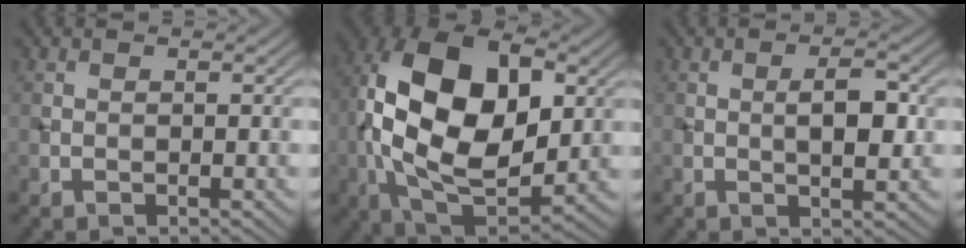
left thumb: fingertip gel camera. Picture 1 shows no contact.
{"total": 18.1, "force": [1.8, 10.8, 14.4], "torque": [-0.293, 0.009, 0.025]}
{"total": 3.8, "force": [0.1, 1.3, 3.5], "torque": [-0.061, 0.004, 0.002]}